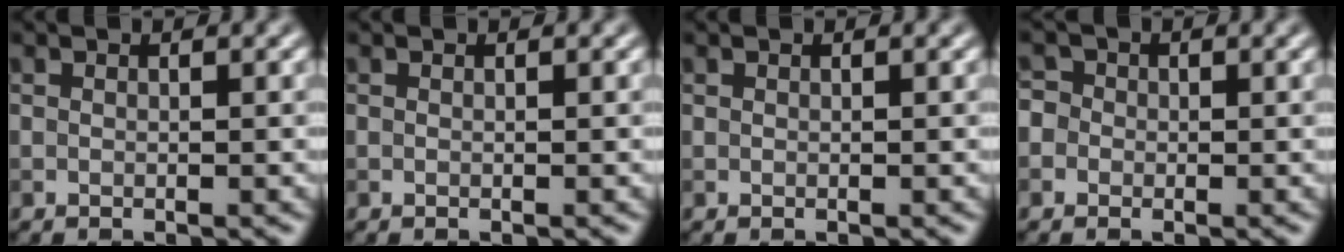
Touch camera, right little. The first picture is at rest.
{"total": 0.0}
{"total": 0.0}
{"total": 2.7, "force": [0.2, 2.5, 0.9], "torque": [0.007, 0.019, -0.030]}